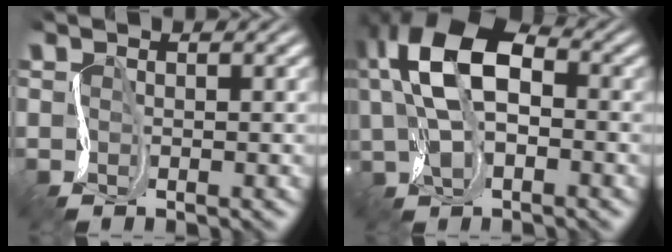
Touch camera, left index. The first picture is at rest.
{"total": 9.0, "force": [1.8, 5.0, 7.2], "torque": [-0.147, 0.019, 0.026]}